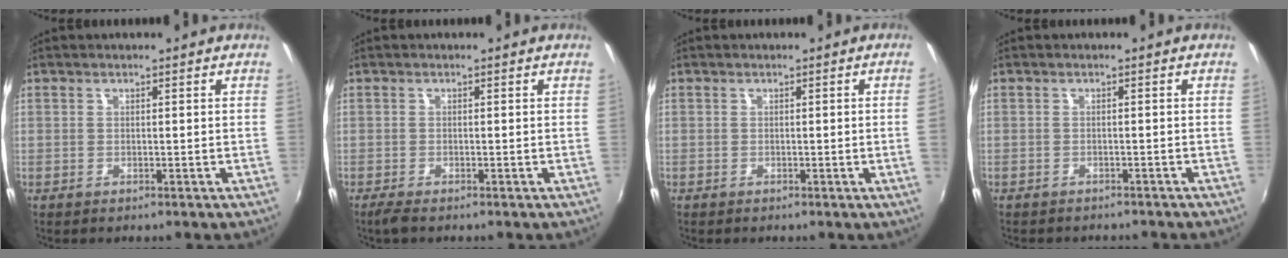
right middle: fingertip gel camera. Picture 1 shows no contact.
{"total": 1.8, "force": [-1.4, 0.3, 1.1], "torque": [-0.025, -0.008, -0.027]}
{"total": 1.7, "force": [0.0, -1.0, 1.3], "torque": [-0.011, -0.012, 0.002]}
{"total": 3.4, "force": [-3.1, 1.0, 1.0], "torque": [-0.026, -0.014, -0.042]}